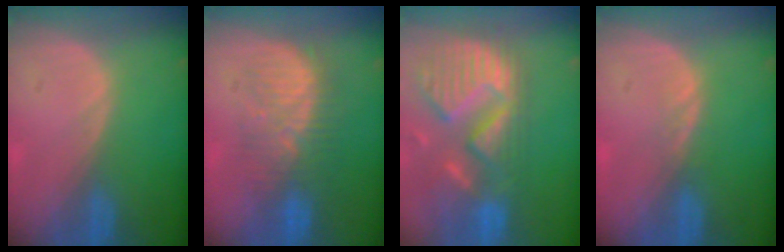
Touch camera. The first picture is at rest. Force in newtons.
{"total": 8.7, "press": 8.5, "slide": 1.8}
{"total": 14.0, "press": 11.6, "slide": 7.7}
{"total": 1.1, "press": 1.0, "slide": 0.2}